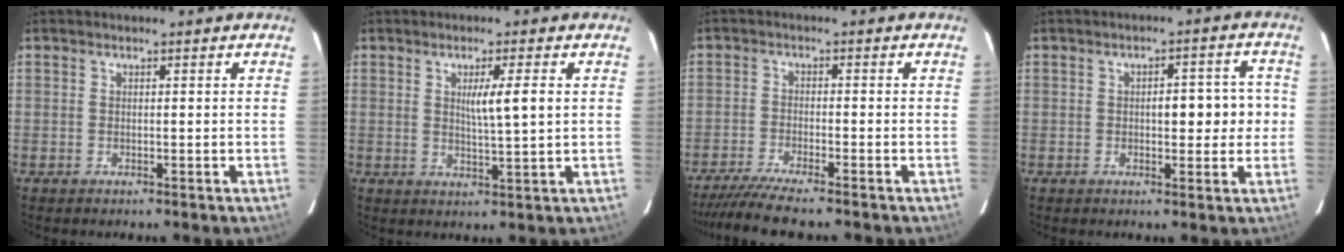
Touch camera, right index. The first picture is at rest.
{"total": 4.9, "force": [1.1, -0.2, 4.8], "torque": [-0.079, -0.007, 0.019]}
{"total": 8.3, "force": [-7.2, -0.2, 4.1], "torque": [-0.063, -0.023, -0.118]}
{"total": 6.2, "force": [0.0, 2.5, 5.7], "torque": [-0.070, 0.023, 0.003]}